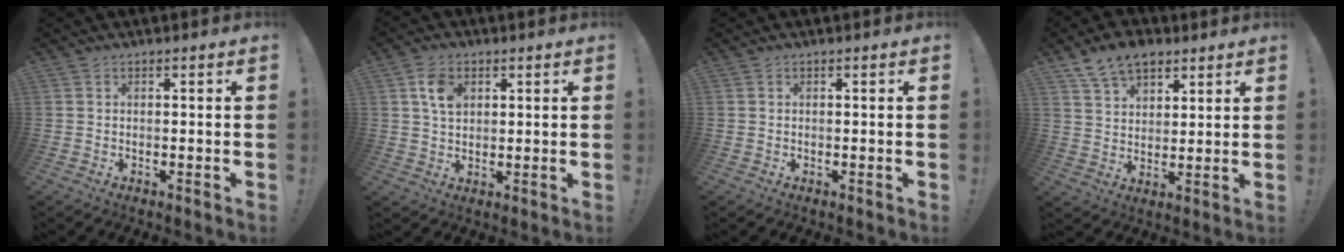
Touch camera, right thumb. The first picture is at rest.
{"total": 6.9, "force": [2.6, 4.8, 4.1], "torque": [-0.065, 0.000, 0.049]}
{"total": 0.0}
{"total": 10.5, "force": [7.1, 6.3, 4.5], "torque": [-0.076, -0.030, 0.136]}